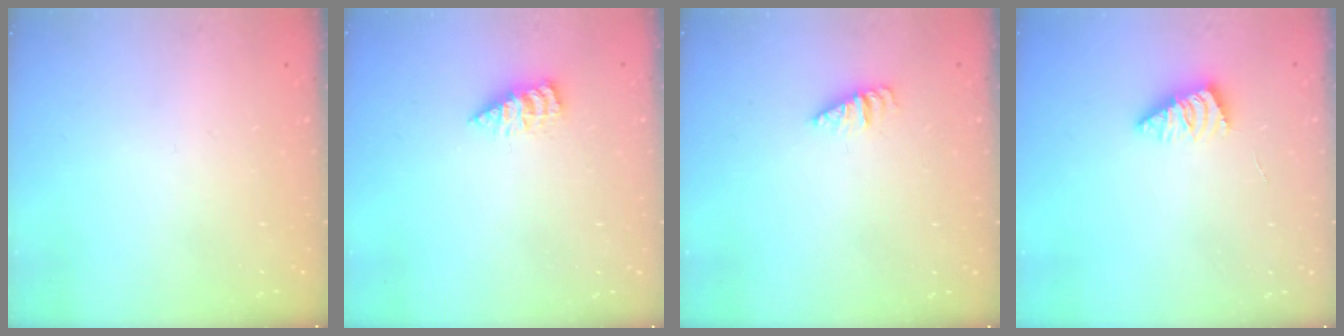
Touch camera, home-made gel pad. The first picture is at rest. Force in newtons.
{"total": 2.9, "press": 2.8, "slide": 0.4}
{"total": 2.1, "press": 2.1, "slide": 0.3}
{"total": 2.9, "press": 2.8, "slide": 0.6}